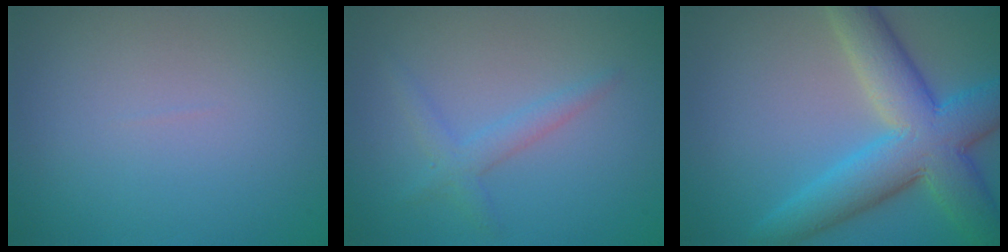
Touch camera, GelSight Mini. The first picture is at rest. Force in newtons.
{"total": 2.0, "press": 2.0, "slide": 0.2}
{"total": 9.2, "press": 9.2, "slide": 0.4}